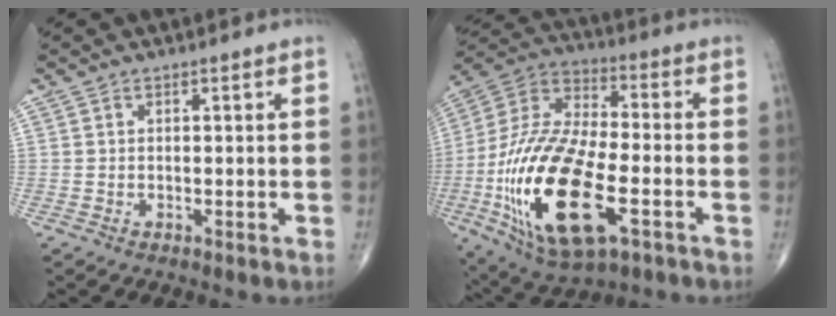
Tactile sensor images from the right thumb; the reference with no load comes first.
{"total": 27.1, "force": [-7.8, 12.2, 23.0], "torque": [-0.495, 0.004, -0.129]}